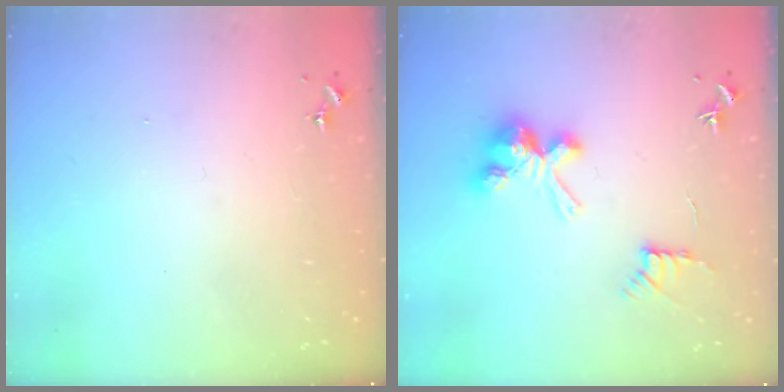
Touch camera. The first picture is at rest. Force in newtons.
{"total": 11.7, "press": 11.7, "slide": 0.7}